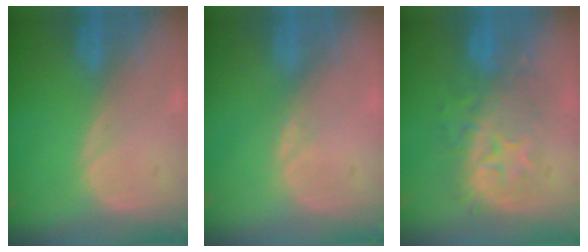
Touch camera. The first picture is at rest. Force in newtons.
{"total": 0.9, "press": 0.8, "slide": 0.3}
{"total": 8.3, "press": 8.1, "slide": 1.5}